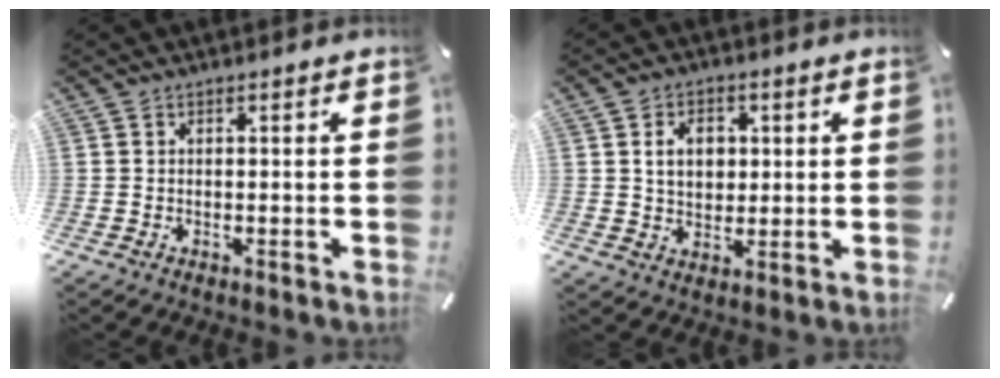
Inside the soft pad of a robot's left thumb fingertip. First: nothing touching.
{"total": 6.5, "force": [1.3, 5.2, 3.7], "torque": [-0.053, -0.001, 0.017]}